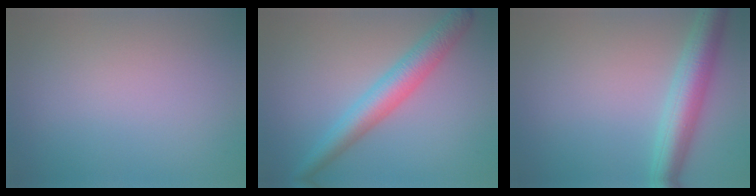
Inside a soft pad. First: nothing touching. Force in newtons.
{"total": 4.7, "press": 4.7, "slide": 0.1}
{"total": 5.0, "press": 5.0, "slide": 0.1}